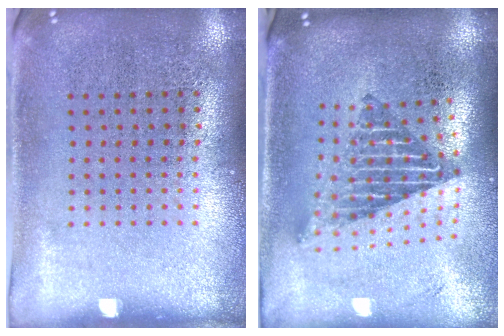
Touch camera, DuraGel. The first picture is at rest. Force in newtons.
{"total": 2.2, "press": 1.6, "slide": 1.4}